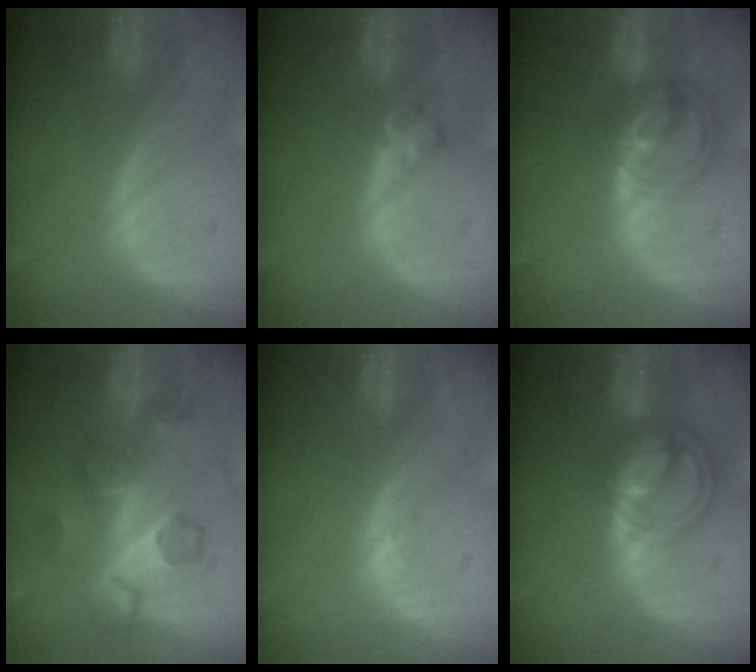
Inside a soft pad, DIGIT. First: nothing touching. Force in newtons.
{"total": 2.0, "press": 2.0, "slide": 0.2}
{"total": 5.9, "press": 5.9, "slide": 0.9}
{"total": 8.6, "press": 7.7, "slide": 3.7}
{"total": 0.9, "press": 0.8, "slide": 0.4}
{"total": 6.4, "press": 6.4, "slide": 0.3}